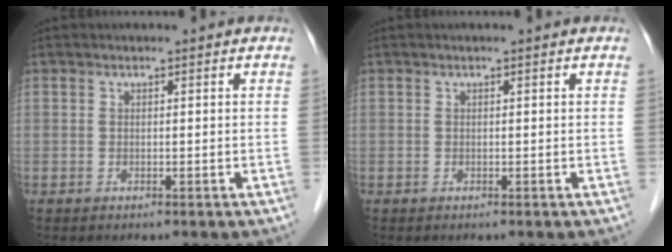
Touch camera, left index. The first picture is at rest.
{"total": 0.0}